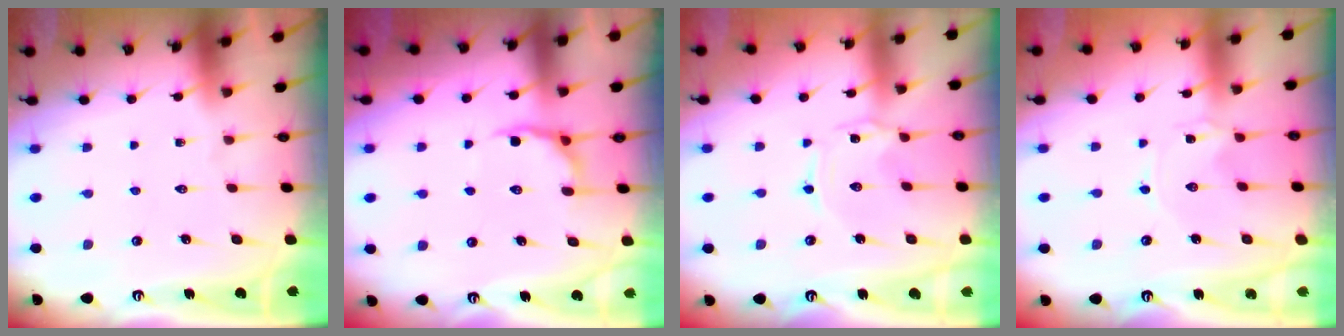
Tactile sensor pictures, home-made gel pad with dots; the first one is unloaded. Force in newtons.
{"total": 5.2, "press": 4.6, "slide": 2.4}
{"total": 0.0}
{"total": 0.0}